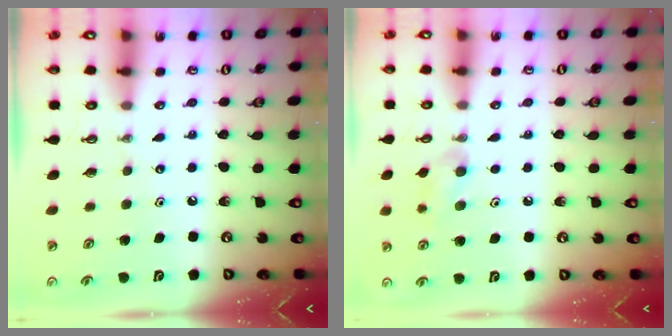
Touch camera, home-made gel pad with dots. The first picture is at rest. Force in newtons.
{"total": 7.7, "press": 7.6, "slide": 1.2}